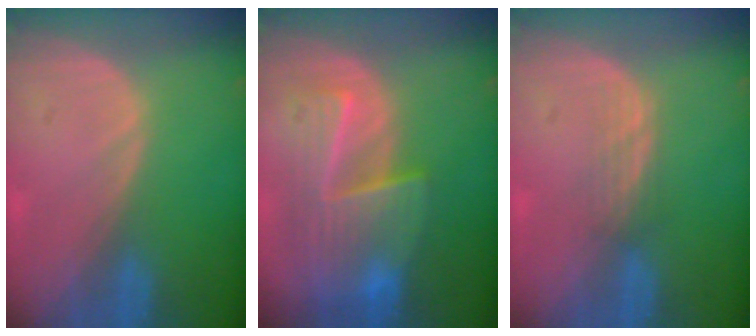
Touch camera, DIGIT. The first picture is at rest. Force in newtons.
{"total": 8.8, "press": 8.3, "slide": 2.9}
{"total": 2.2, "press": 2.1, "slide": 0.2}